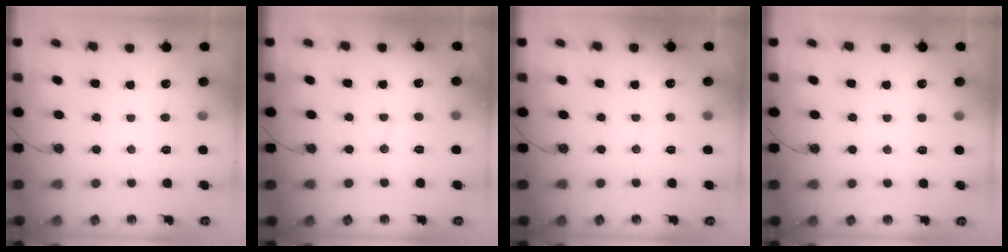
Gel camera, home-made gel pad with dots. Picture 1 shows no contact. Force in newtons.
{"total": 3.9, "press": 3.9, "slide": 0.5}
{"total": 1.7, "press": 1.7, "slide": 0.1}
{"total": 4.5, "press": 4.5, "slide": 0.4}